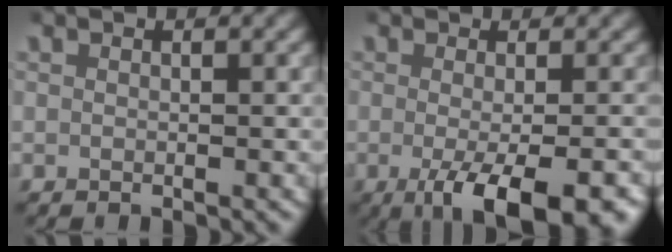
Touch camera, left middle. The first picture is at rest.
{"total": 6.4, "force": [-3.1, 1.6, 5.3], "torque": [-0.087, -0.019, -0.037]}